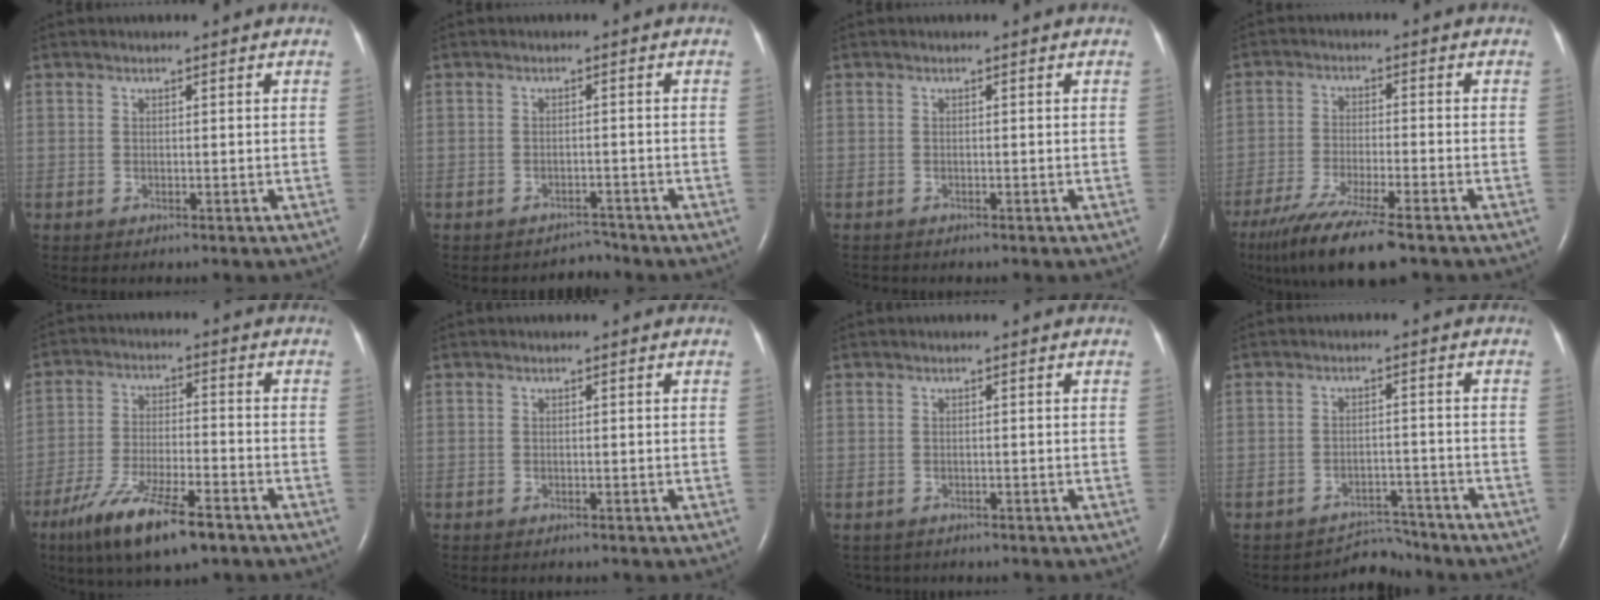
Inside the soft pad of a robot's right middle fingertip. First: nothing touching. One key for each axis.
{"total": 1.9, "fx": -1.7, "fy": 0.1, "fz": -0.8, "tx": 0.012, "ty": -0.002, "tz": -0.023}
{"total": 0.6, "fx": -0.6, "fy": 0.1, "fz": 0.0, "tx": -0.005, "ty": -0.001, "tz": -0.011}
{"total": 12.1, "fx": -8.8, "fy": 1.0, "fz": 8.2, "tx": -0.150, "ty": -0.034, "tz": -0.149}
{"total": 12.4, "fx": -8.1, "fy": 2.5, "fz": 9.0, "tx": -0.173, "ty": -0.023, "tz": -0.140}
{"total": 1.4, "fx": -1.2, "fy": 0.4, "fz": 0.6, "tx": -0.011, "ty": -0.003, "tz": -0.012}
{"total": 2.1, "fx": -1.8, "fy": 1.0, "fz": 0.0, "tx": -0.002, "ty": -0.002, "tz": -0.024}
{"total": 4.2, "fx": -3.9, "fy": 0.5, "fz": -1.5, "tx": 0.023, "ty": 0.012, "tz": -0.056}